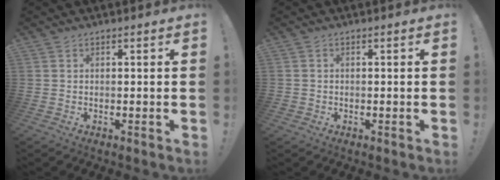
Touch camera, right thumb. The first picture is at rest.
{"total": 1.0, "force": [-0.3, 1.0, 0.2], "torque": [-0.003, 0.003, -0.006]}